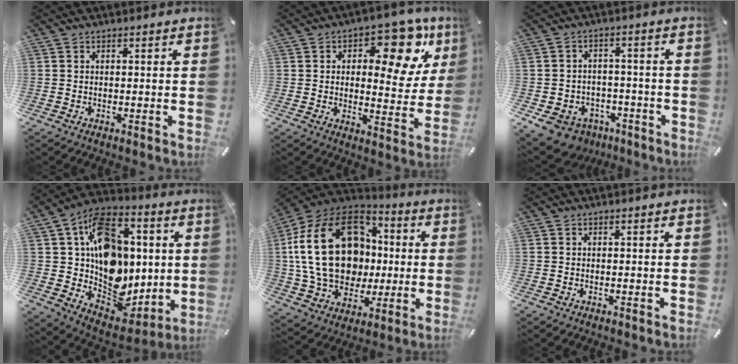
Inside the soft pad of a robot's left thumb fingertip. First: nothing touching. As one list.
[{"total": 16.5, "force": [8.2, 8.5, 11.5], "torque": [-0.136, -0.050, 0.128]}, {"total": 8.7, "force": [-5.2, 6.4, 2.7], "torque": [-0.061, 0.039, -0.090]}, {"total": 18.3, "force": [2.4, 14.7, 10.6], "torque": [-0.161, -0.024, 0.055]}, {"total": 28.6, "force": [2.9, 20.8, 19.4], "torque": [-0.389, 0.011, 0.058]}, {"total": 0.0}]